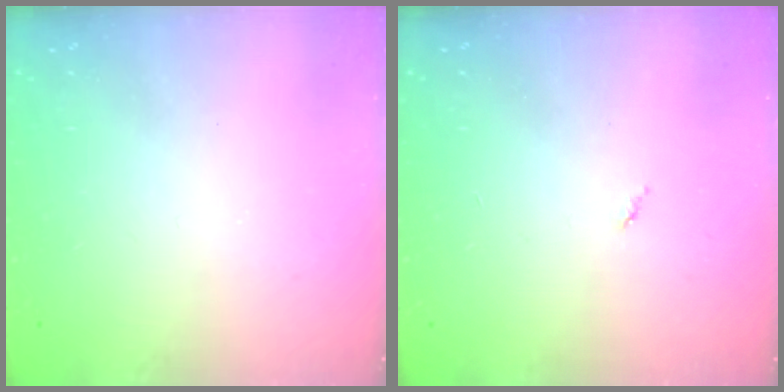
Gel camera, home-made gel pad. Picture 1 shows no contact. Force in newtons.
{"total": 3.0, "press": 3.0, "slide": 0.2}